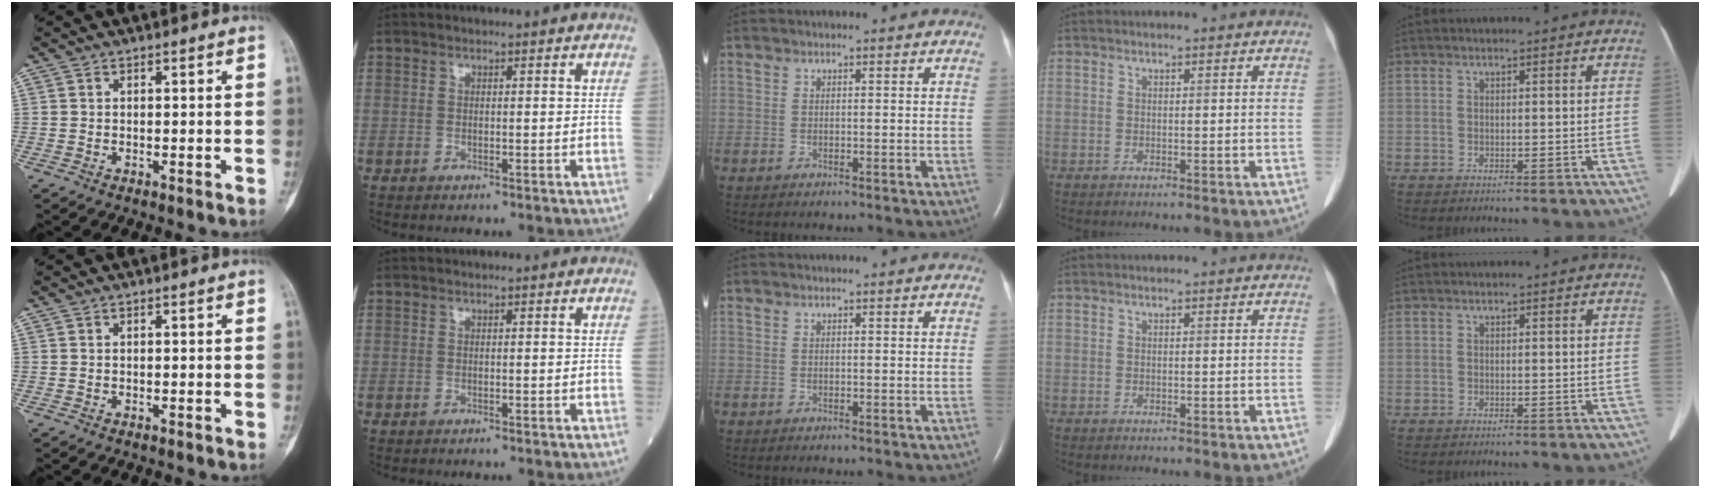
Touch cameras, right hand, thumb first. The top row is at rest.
{}